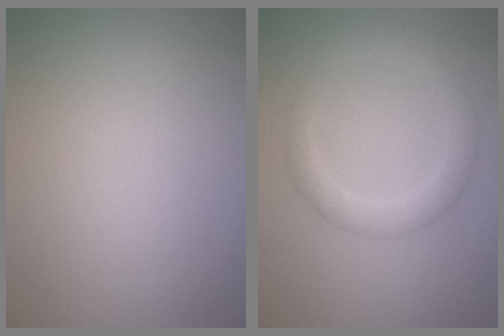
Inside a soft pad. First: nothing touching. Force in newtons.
{"total": 2.9, "press": 2.9, "slide": 0.1}